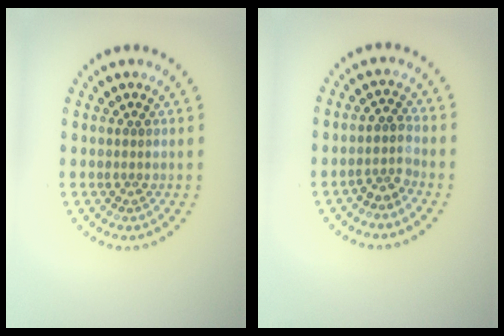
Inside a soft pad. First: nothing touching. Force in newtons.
{"total": 2.0, "press": 1.5, "slide": 1.2}